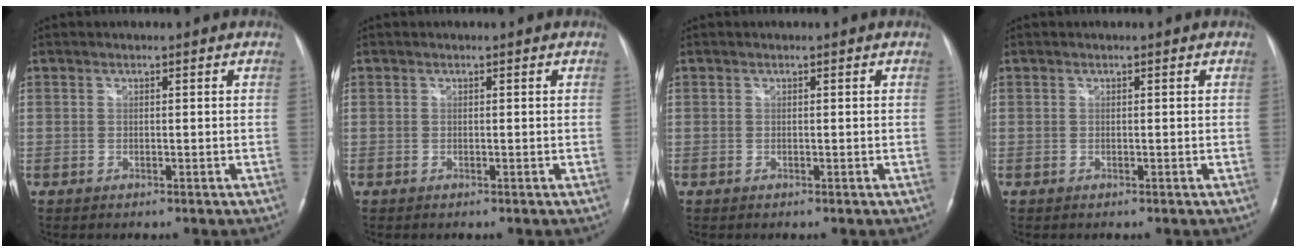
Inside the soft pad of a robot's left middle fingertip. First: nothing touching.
{"total": 0.0}
{"total": 0.0}
{"total": 0.0}